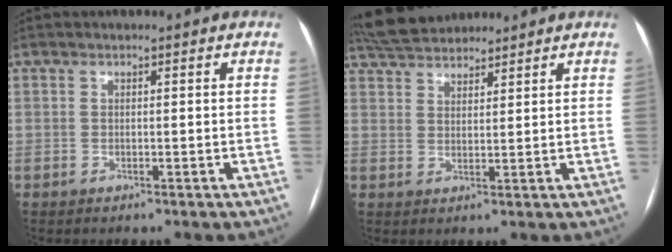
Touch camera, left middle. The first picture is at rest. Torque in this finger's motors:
{"motor_torque": [0.30, -0.52, -0.02, 0.00]}